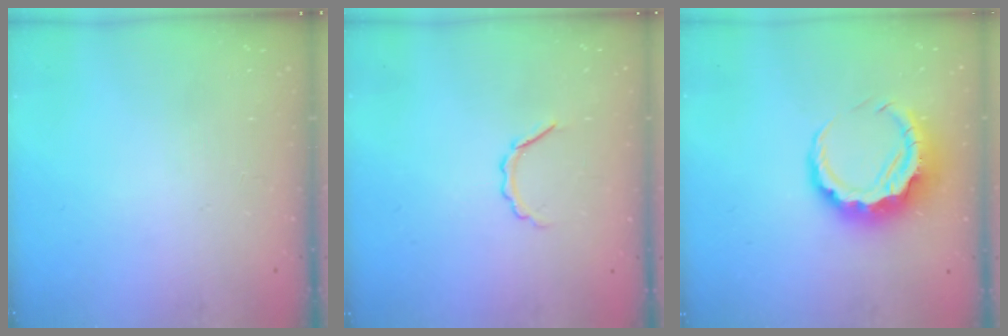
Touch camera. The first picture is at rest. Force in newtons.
{"total": 3.5, "press": 3.4, "slide": 0.7}
{"total": 9.7, "press": 9.5, "slide": 1.8}